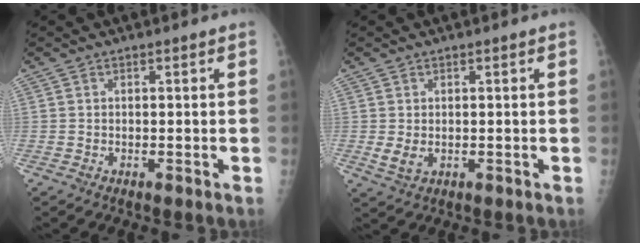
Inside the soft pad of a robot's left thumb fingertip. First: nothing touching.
{"total": 2.9, "force": [-0.3, 1.9, 2.2], "torque": [-0.046, -0.002, 0.000]}